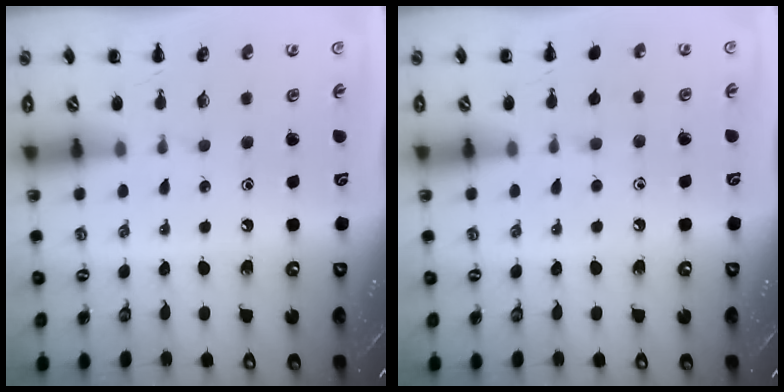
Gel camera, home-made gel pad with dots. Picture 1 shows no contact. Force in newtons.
{"total": 3.9, "press": 3.7, "slide": 1.3}